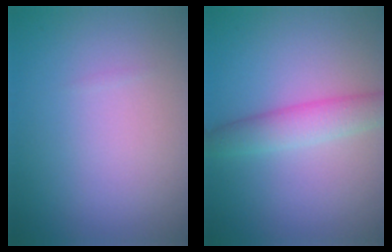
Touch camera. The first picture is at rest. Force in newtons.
{"total": 3.3, "press": 3.3, "slide": 0.1}